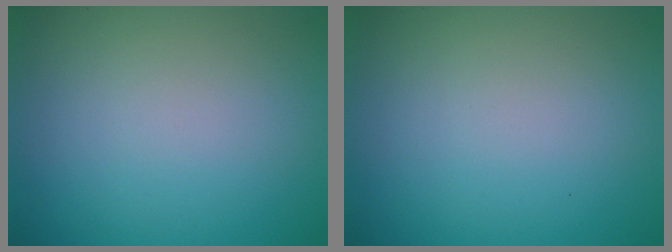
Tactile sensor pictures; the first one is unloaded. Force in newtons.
{"total": 0.0}